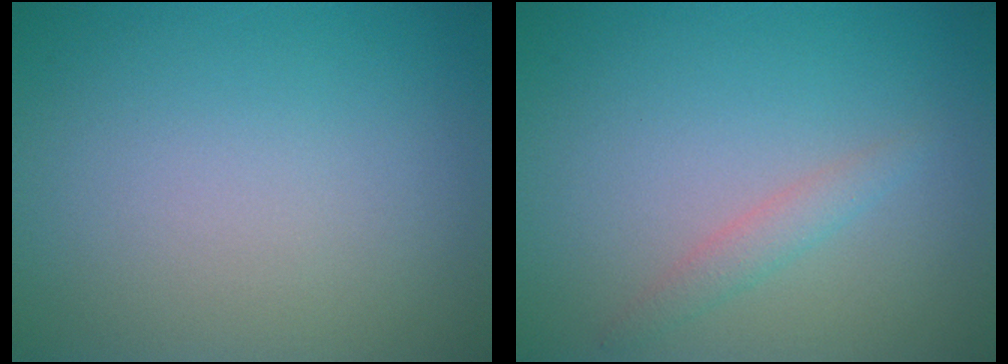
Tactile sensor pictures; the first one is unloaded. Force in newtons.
{"total": 1.3, "press": 1.3, "slide": 0.1}